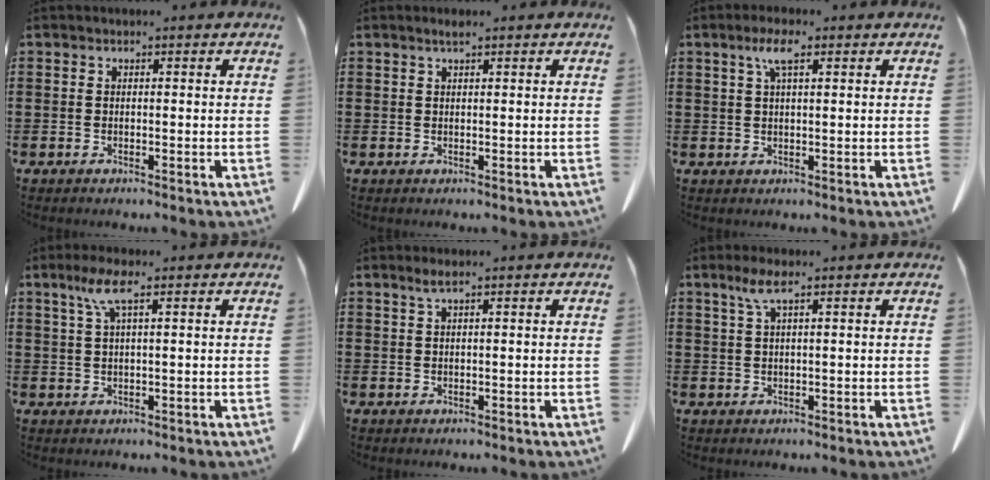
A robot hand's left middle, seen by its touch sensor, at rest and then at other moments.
{"total": 1.2, "force": [0.8, 0.1, 0.9], "torque": [-0.017, 0.002, 0.014]}
{"total": 4.1, "force": [2.1, 1.0, 3.4], "torque": [-0.074, 0.009, 0.034]}
{"total": 4.7, "force": [2.3, 0.7, 4.1], "torque": [-0.088, 0.007, 0.038]}
{"total": 1.5, "force": [0.8, 0.0, 1.2], "torque": [-0.027, 0.000, 0.015]}
{"total": 3.4, "force": [1.8, 0.5, 2.8], "torque": [-0.062, 0.004, 0.030]}